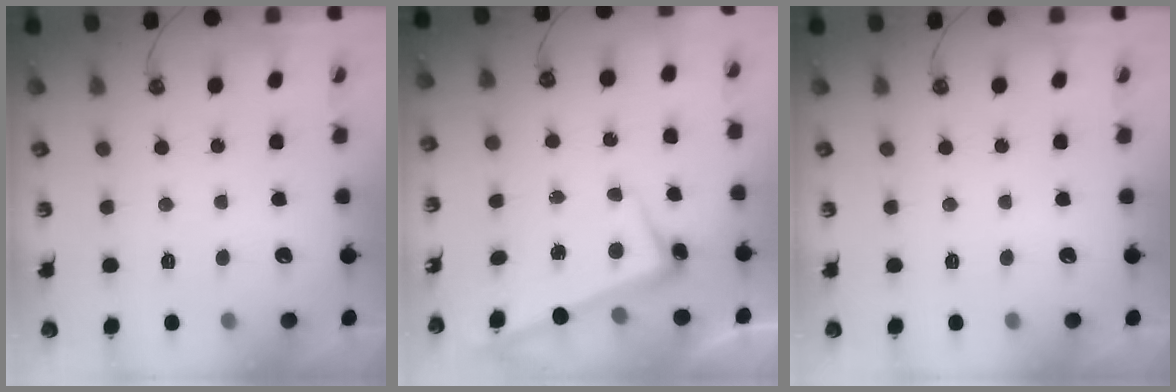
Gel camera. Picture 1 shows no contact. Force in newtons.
{"total": 2.4, "press": 2.2, "slide": 0.9}
{"total": 0.0}